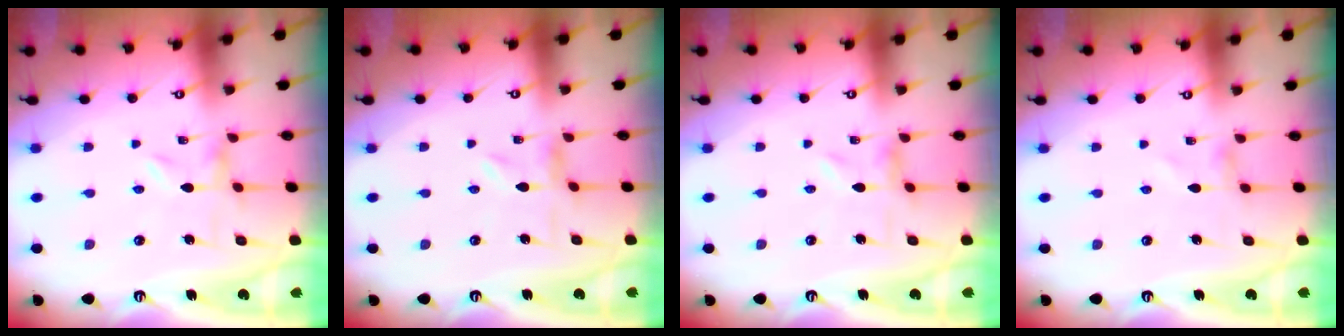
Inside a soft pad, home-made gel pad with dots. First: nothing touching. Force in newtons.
{"total": 1.2, "press": 1.2, "slide": 0.3}
{"total": 0.7, "press": 0.6, "slide": 0.3}
{"total": 0.0}